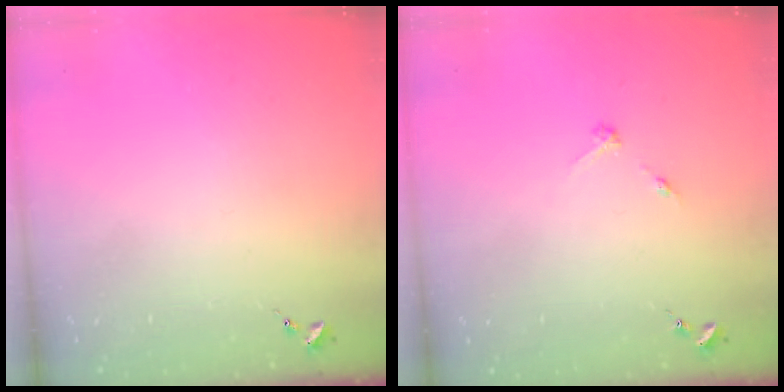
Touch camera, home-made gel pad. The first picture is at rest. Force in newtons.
{"total": 2.7, "press": 2.7, "slide": 0.3}